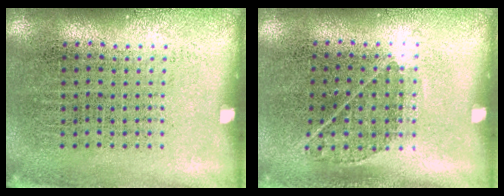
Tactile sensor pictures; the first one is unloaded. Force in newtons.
{"total": 0.8, "press": 0.6, "slide": 0.5}